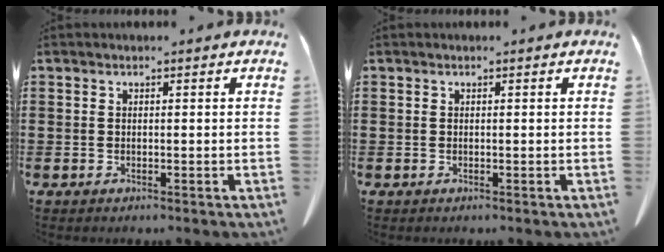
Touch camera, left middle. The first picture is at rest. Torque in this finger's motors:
{"motor_torque": [0.00, 0.00, 0.00, -0.01]}